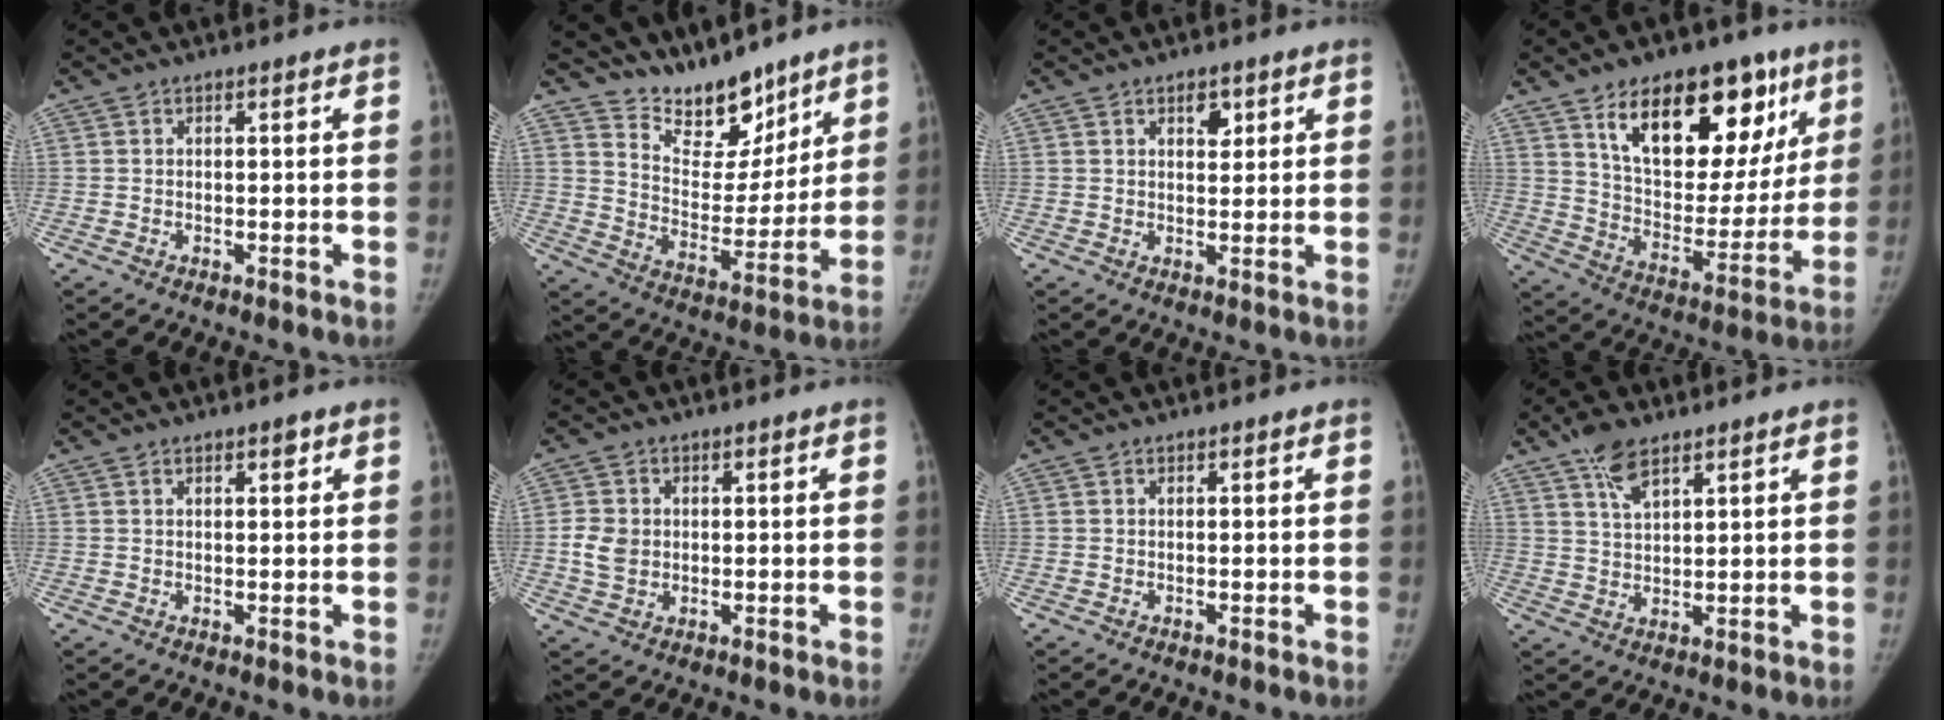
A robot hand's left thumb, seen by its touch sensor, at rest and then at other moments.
{"total": 13.4, "force": [11.3, 5.8, 4.2], "torque": [-0.018, -0.089, 0.199]}
{"total": 2.8, "force": [1.5, 1.7, 1.7], "torque": [-0.004, -0.013, 0.022]}
{"total": 24.7, "force": [12.7, 13.2, 16.5], "torque": [-0.182, -0.034, 0.205]}
{"total": 1.4, "force": [0.9, 0.6, 0.9], "torque": [0.000, -0.009, 0.012]}
{"total": 4.4, "force": [0.0, 3.7, 2.3], "torque": [-0.032, -0.004, 0.004]}
{"total": 0.0}
{"total": 6.3, "force": [4.3, 2.6, 3.9], "torque": [-0.063, -0.016, 0.081]}